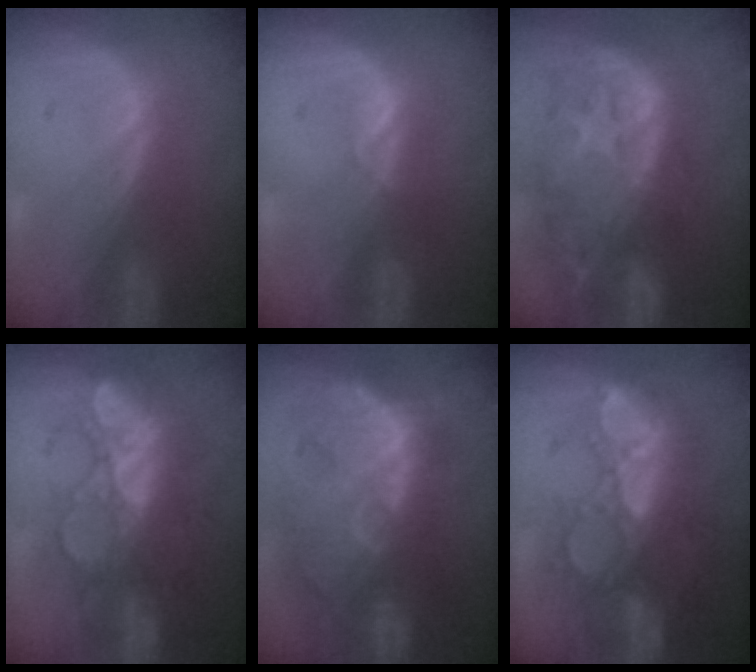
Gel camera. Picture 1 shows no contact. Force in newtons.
{"total": 1.1, "press": 1.1, "slide": 0.2}
{"total": 14.1, "press": 11.4, "slide": 8.4}
{"total": 9.0, "press": 8.6, "slide": 2.6}
{"total": 13.6, "press": 11.6, "slide": 7.2}
{"total": 11.0, "press": 9.9, "slide": 4.9}